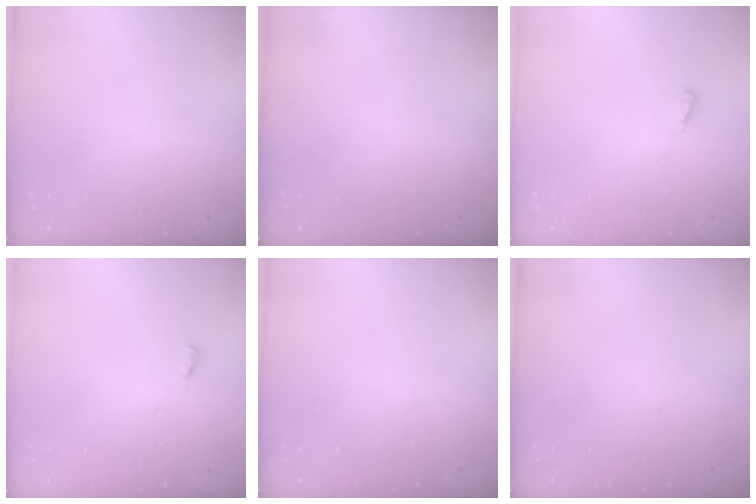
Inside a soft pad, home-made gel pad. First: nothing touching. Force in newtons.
{"total": 0.0}
{"total": 7.7, "press": 4.9, "slide": 5.9}
{"total": 2.6, "press": 2.4, "slide": 1.0}
{"total": 0.0}
{"total": 0.0}